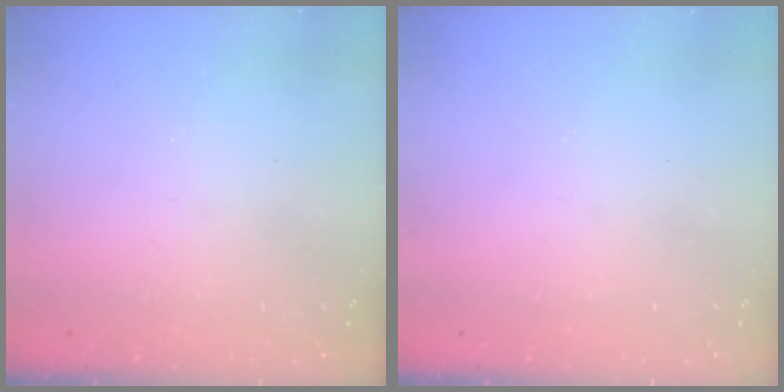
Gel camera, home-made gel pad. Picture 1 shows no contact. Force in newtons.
{"total": 0.0}